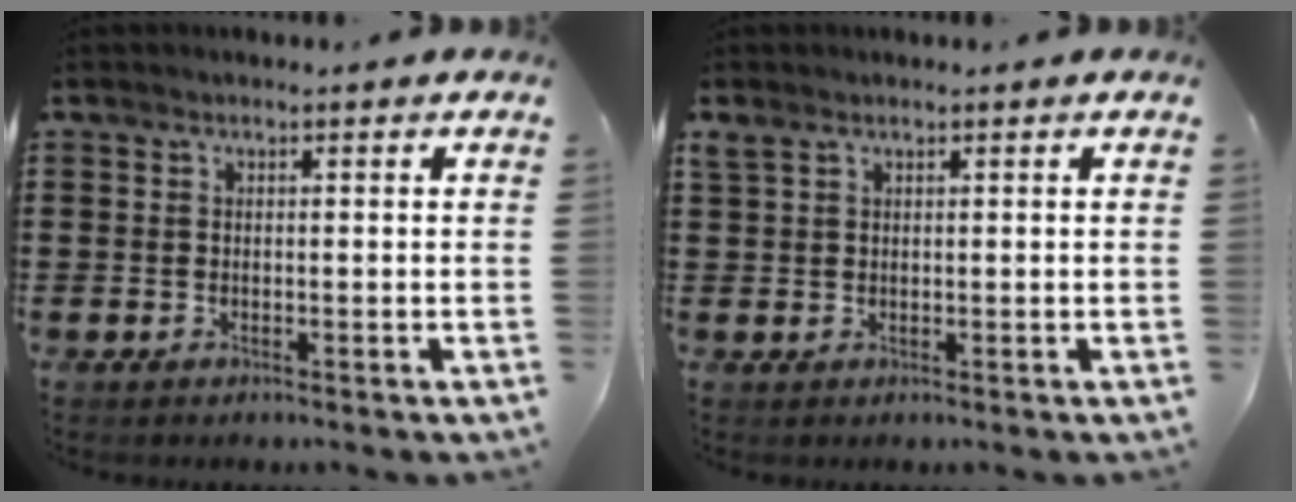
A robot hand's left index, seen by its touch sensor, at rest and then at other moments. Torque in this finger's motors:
{"motor_torque": [0.23, -0.63, 0.01, 0.04]}